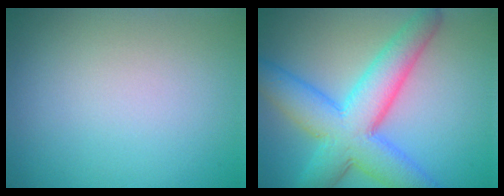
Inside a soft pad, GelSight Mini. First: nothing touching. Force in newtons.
{"total": 8.9, "press": 8.9, "slide": 0.2}